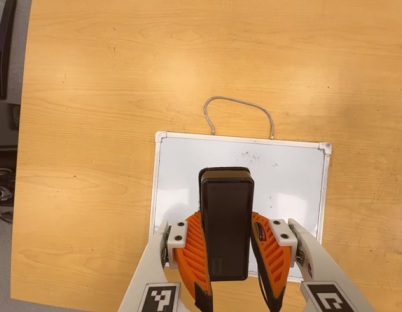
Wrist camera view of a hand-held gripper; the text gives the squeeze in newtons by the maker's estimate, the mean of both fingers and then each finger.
{"total": 5.8, "left": 5.0, "right": 6.6}